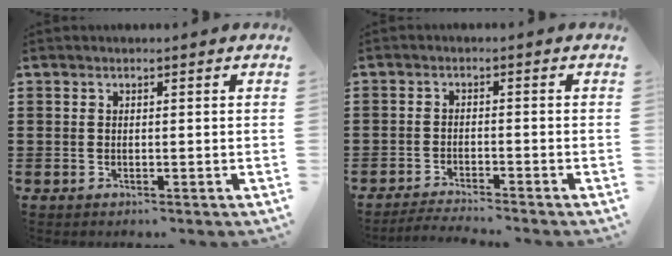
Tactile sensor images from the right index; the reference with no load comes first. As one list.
[{"total": 2.4, "force": [-2.3, -0.3, 0.2], "torque": [-0.005, 0.000, -0.048]}]